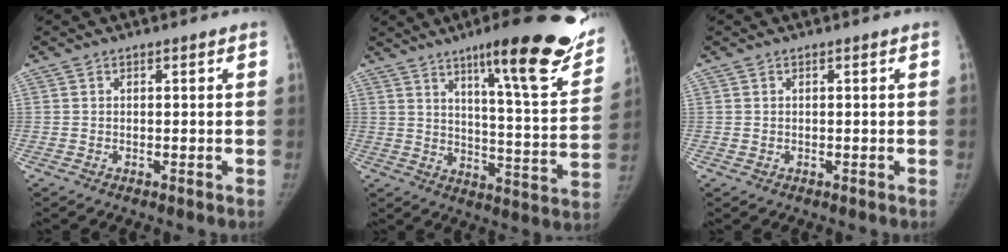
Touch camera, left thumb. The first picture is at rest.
{"total": 24.5, "force": [15.4, 4.1, 18.6], "torque": [-0.228, -0.069, 0.219]}
{"total": 0.6, "force": [0.3, 0.3, 0.3], "torque": [-0.004, 0.000, 0.007]}